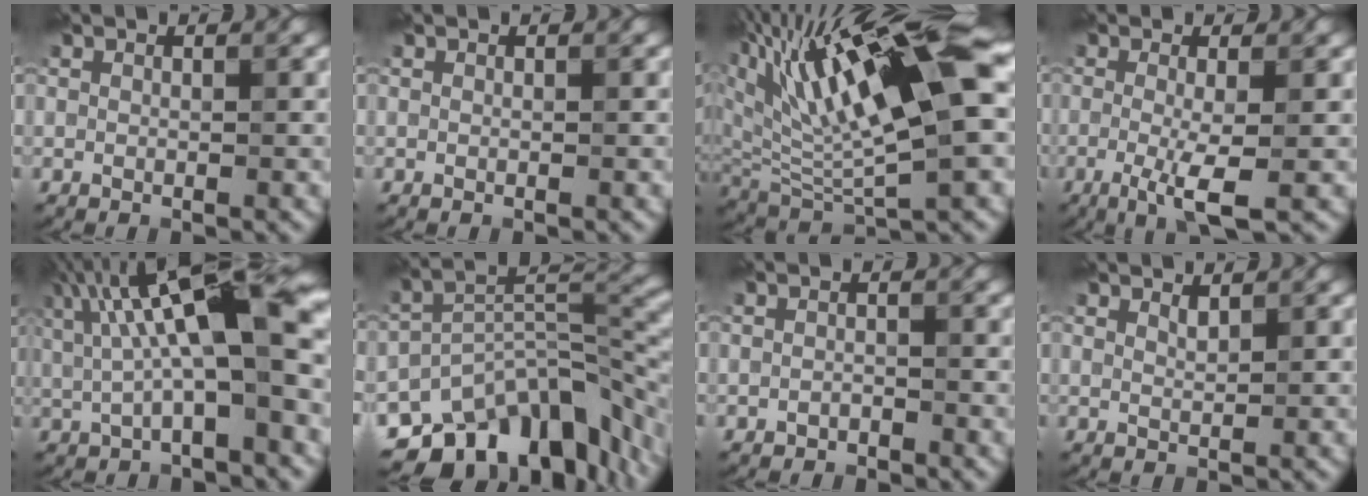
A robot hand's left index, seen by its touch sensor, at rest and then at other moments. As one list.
[{"total": 0.0}, {"total": 13.4, "force": [5.0, 3.6, 11.9], "torque": [-0.203, 0.008, 0.087]}, {"total": 3.9, "force": [-1.0, 0.6, 3.7], "torque": [-0.072, -0.011, -0.019]}, {"total": 11.8, "force": [2.7, 3.2, 11.0], "torque": [-0.171, 0.024, 0.038]}, {"total": 13.1, "force": [-9.1, 6.1, 7.2], "torque": [-0.116, -0.003, -0.151]}, {"total": 0.8, "force": [-0.7, 0.4, 0.2], "torque": [-0.002, 0.001, -0.012]}, {"total": 0.8, "force": [0.7, 0.2, 0.3], "torque": [-0.007, -0.003, 0.014]}]